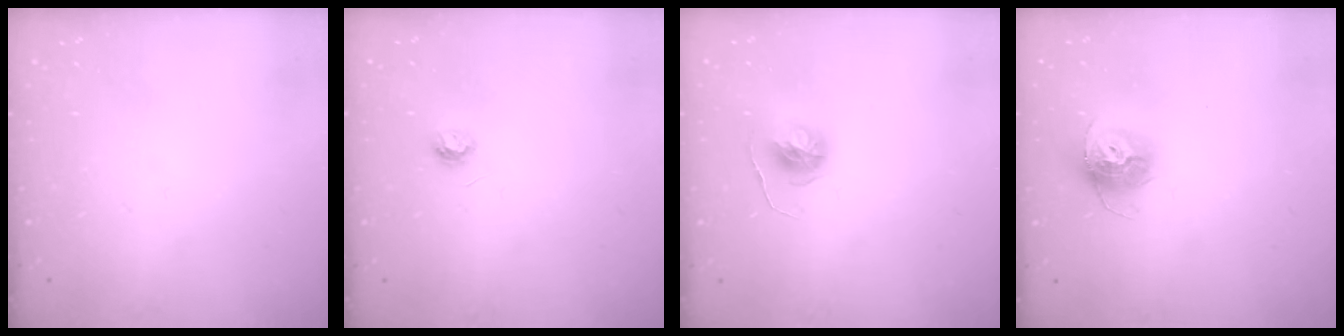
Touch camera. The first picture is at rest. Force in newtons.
{"total": 3.8, "press": 3.8, "slide": 0.5}
{"total": 6.4, "press": 6.4, "slide": 0.6}
{"total": 12.1, "press": 12.0, "slide": 1.0}